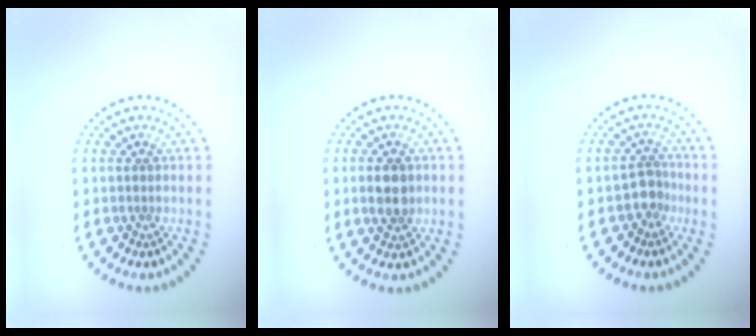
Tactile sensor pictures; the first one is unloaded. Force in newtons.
{"total": 2.8, "press": 2.8, "slide": 0.3}
{"total": 2.1, "press": 1.8, "slide": 1.1}